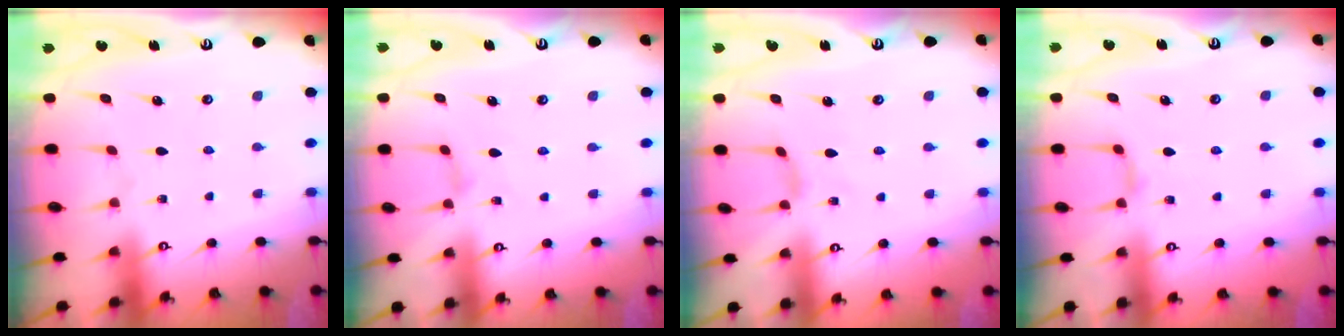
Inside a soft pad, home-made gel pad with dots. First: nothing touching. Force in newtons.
{"total": 1.1, "press": 1.1, "slide": 0.4}
{"total": 0.0}
{"total": 4.7, "press": 4.6, "slide": 0.5}